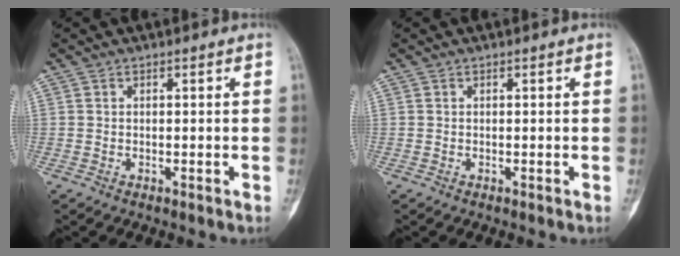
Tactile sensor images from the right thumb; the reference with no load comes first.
{"total": 0.0}